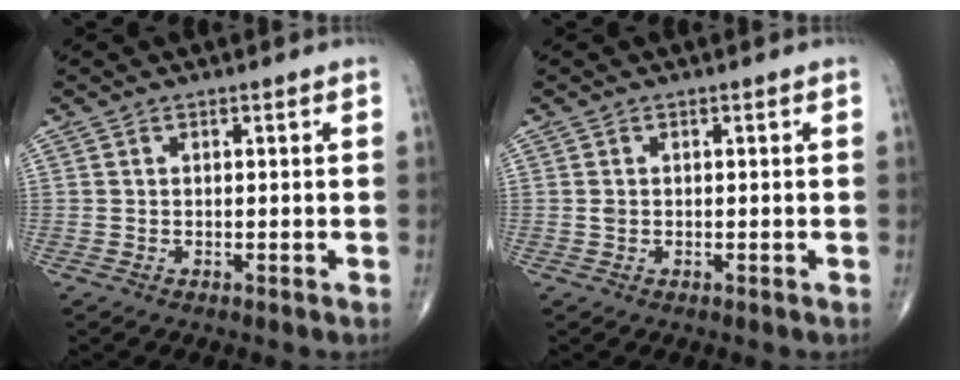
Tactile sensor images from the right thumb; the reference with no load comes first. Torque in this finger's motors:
{"motor_torque": [0.64, 0.03, 0.16, 0.11, 0.00]}